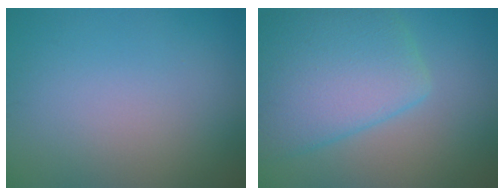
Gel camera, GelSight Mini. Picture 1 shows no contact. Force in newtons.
{"total": 8.2, "press": 8.2, "slide": 0.6}